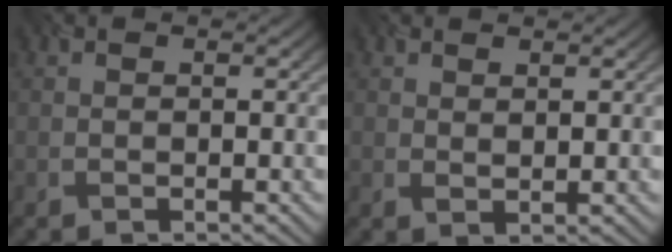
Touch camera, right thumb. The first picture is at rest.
{"total": 1.1, "force": [0.8, 0.4, 0.6], "torque": [-0.010, 0.001, 0.031]}